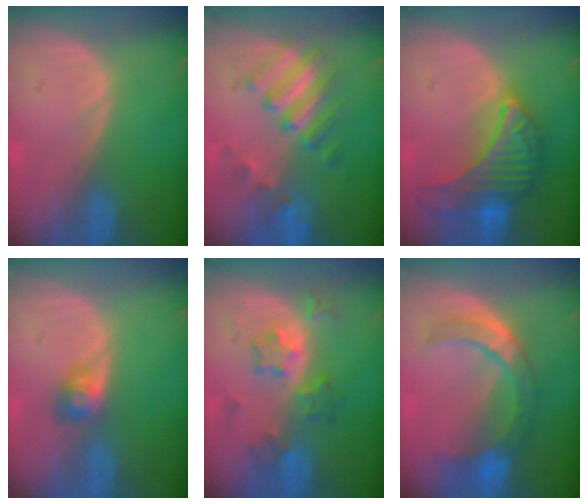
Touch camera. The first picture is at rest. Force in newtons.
{"total": 6.5, "press": 6.5, "slide": 0.8}
{"total": 9.6, "press": 9.6, "slide": 0.6}
{"total": 2.9, "press": 2.7, "slide": 1.1}
{"total": 5.8, "press": 5.8, "slide": 0.8}
{"total": 7.6, "press": 7.3, "slide": 1.9}